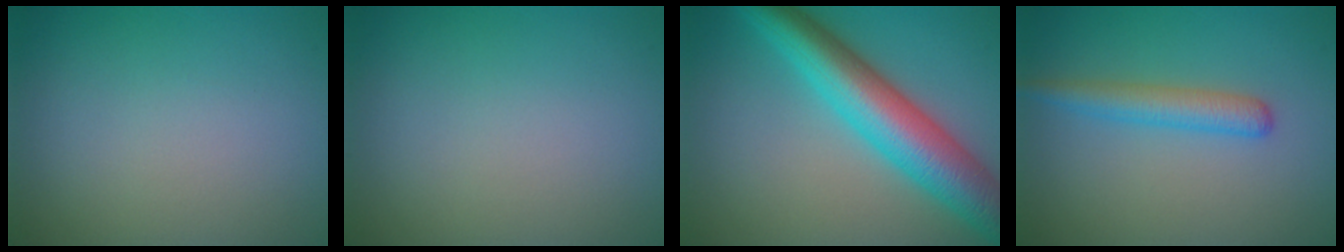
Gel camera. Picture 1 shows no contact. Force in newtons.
{"total": 0.0}
{"total": 8.7, "press": 8.7, "slide": 0.1}
{"total": 2.5, "press": 2.5, "slide": 0.1}